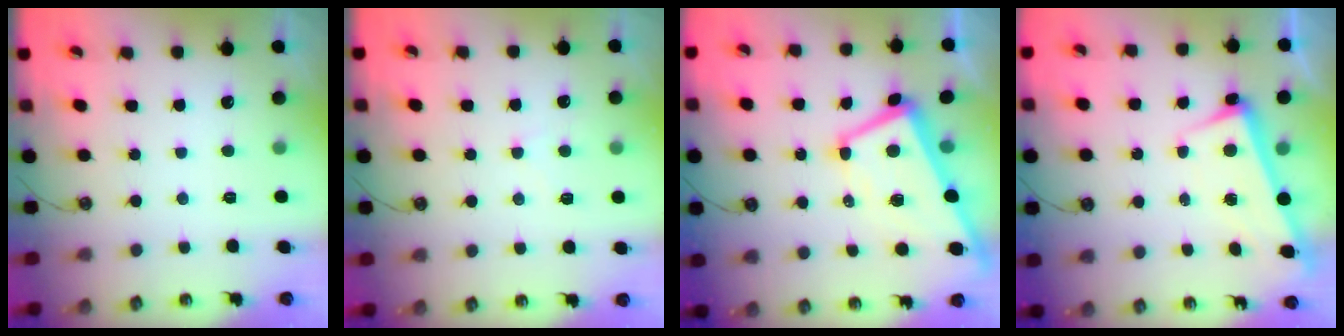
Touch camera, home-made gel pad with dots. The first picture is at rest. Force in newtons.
{"total": 1.9, "press": 1.8, "slide": 0.3}
{"total": 6.3, "press": 6.2, "slide": 1.2}
{"total": 2.6, "press": 2.4, "slide": 0.9}